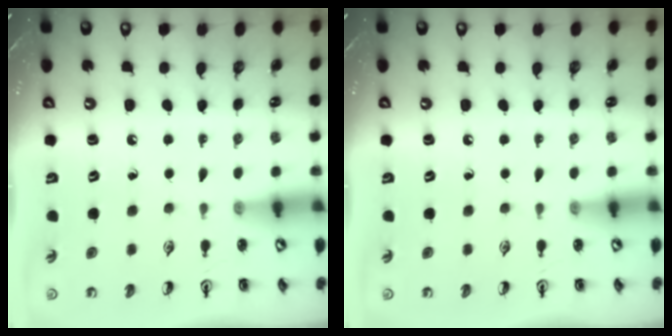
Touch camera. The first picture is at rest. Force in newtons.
{"total": 0.0}